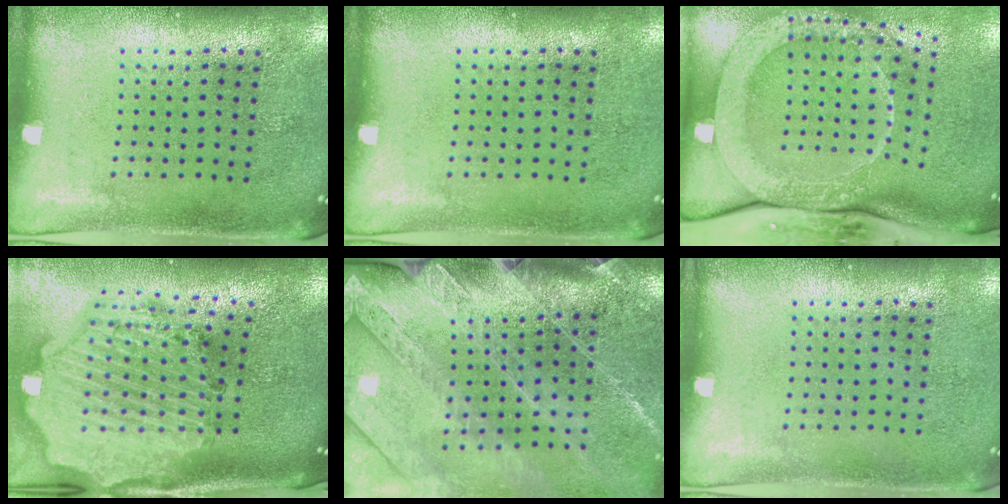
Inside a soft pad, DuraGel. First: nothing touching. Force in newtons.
{"total": 0.0}
{"total": 3.0, "press": 2.2, "slide": 2.0}
{"total": 3.5, "press": 3.0, "slide": 1.8}
{"total": 3.9, "press": 3.2, "slide": 2.2}
{"total": 0.0}